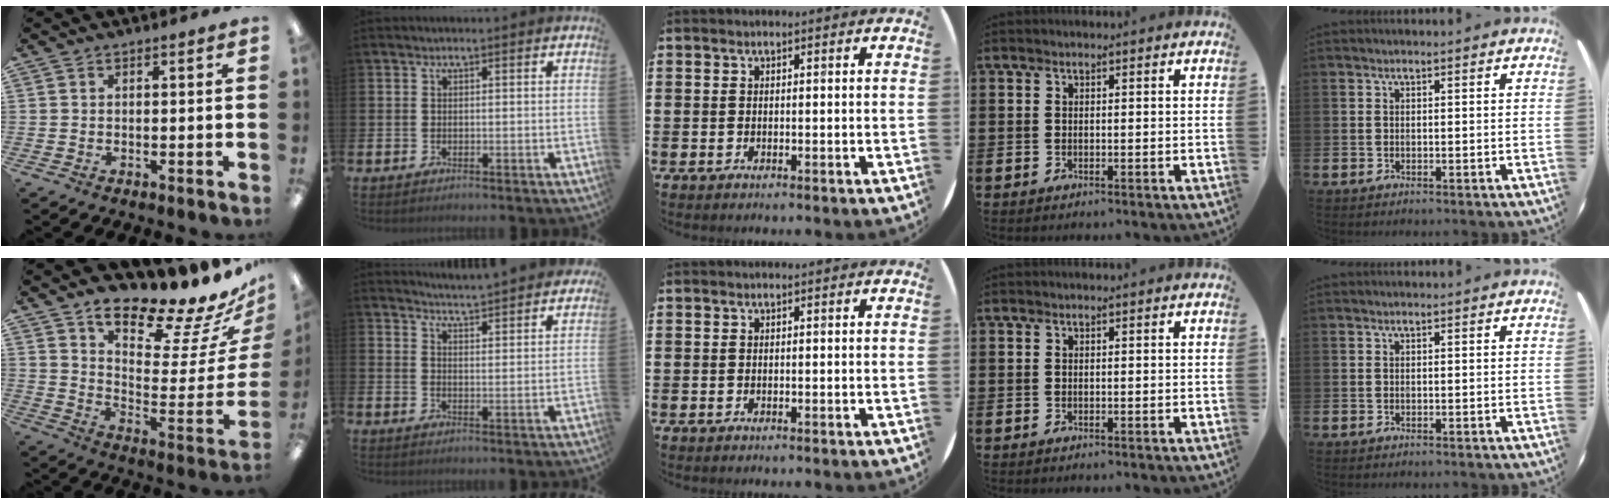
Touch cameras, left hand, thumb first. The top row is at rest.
{"thumb": {"total": 18.2, "force": [16.1, 3.9, 7.6], "torque": [-0.096, -0.144, 0.262]}, "index": {"total": 4.6, "force": [4.6, -0.4, -0.1], "torque": [-0.008, -0.036, 0.080]}}